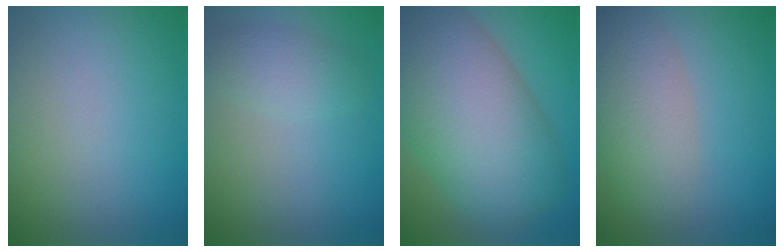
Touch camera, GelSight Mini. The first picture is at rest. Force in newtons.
{"total": 2.2, "press": 2.2, "slide": 0.2}
{"total": 13.2, "press": 13.2, "slide": 0.5}
{"total": 5.0, "press": 5.0, "slide": 0.2}